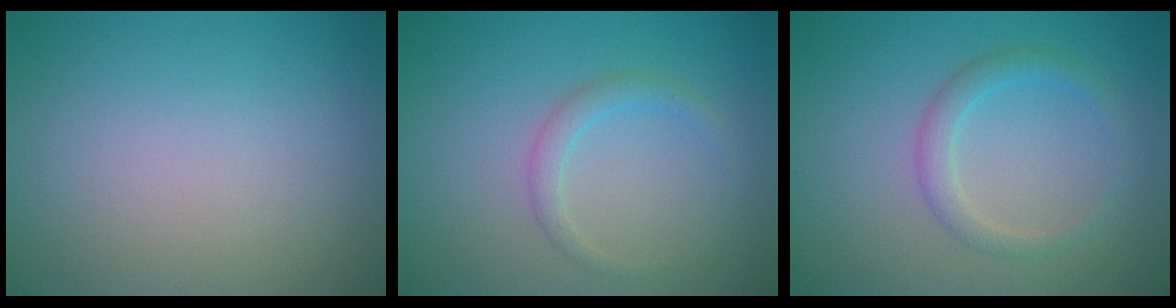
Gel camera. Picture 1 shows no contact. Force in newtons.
{"total": 1.5, "press": 1.5, "slide": 0.1}
{"total": 2.0, "press": 2.0, "slide": 0.1}